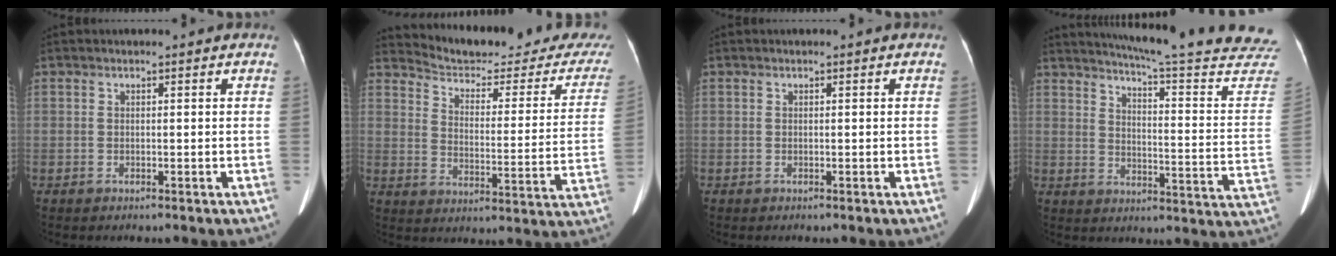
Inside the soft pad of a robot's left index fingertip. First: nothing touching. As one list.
[{"total": 23.6, "force": [22.7, 3.1, 5.6], "torque": [-0.068, -0.094, 0.272]}, {"total": 0.0}, {"total": 27.8, "force": [25.7, 0.3, 10.5], "torque": [-0.151, -0.125, 0.300]}]